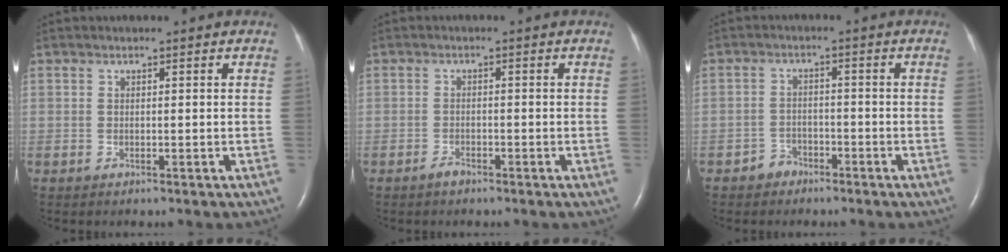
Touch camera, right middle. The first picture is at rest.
{"total": 1.4, "force": [-1.2, 0.5, 0.5], "torque": [-0.015, -0.001, -0.021]}
{"total": 2.7, "force": [-2.0, 1.8, 0.2], "torque": [-0.010, 0.007, -0.037]}